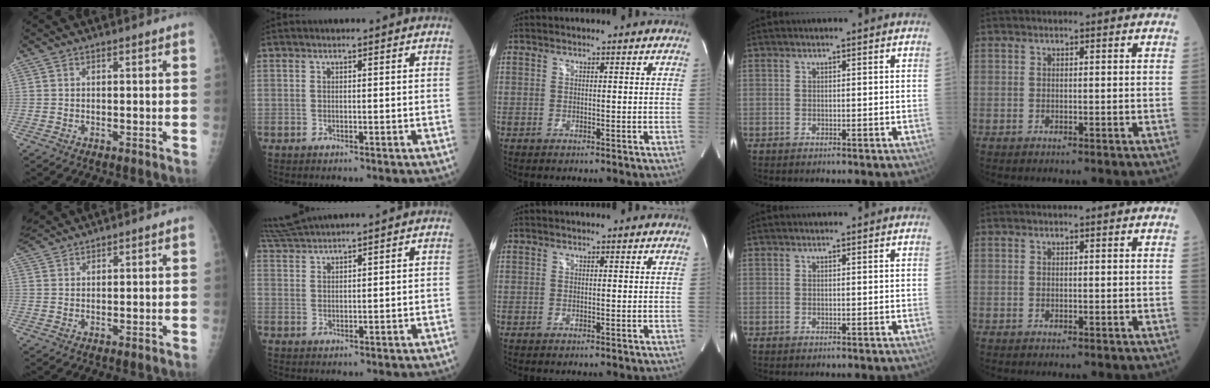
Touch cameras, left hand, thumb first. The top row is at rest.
{"thumb": {"total": 4.9, "force": [4.7, 0.6, 1.2], "torque": [-0.031, 0.013, 0.099]}, "index": {"total": 4.8, "force": [4.5, -1.1, 1.5], "torque": [-0.044, 0.017, 0.095]}}